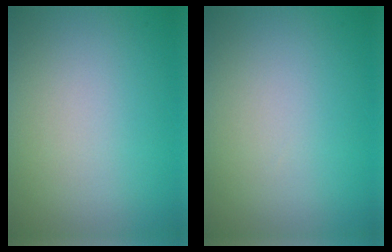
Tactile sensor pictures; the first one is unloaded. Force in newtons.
{"total": 0.0}